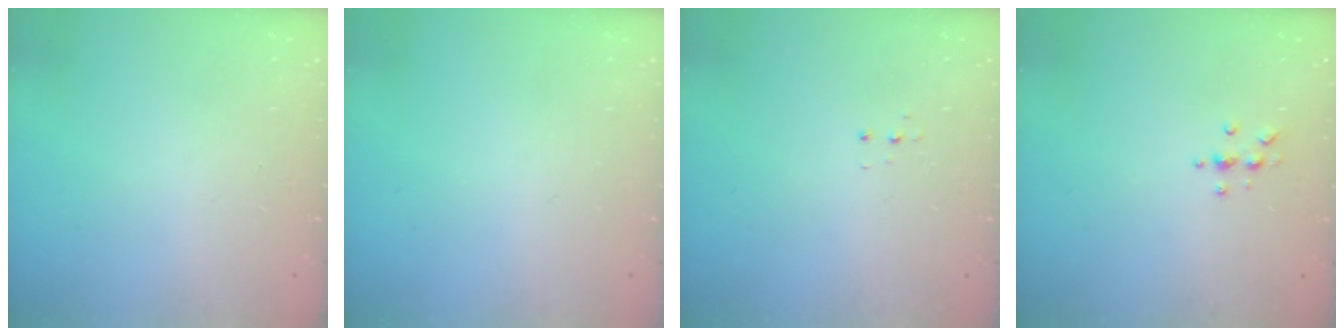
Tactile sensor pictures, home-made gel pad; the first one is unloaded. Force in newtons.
{"total": 0.0}
{"total": 3.3, "press": 3.2, "slide": 0.6}
{"total": 4.6, "press": 4.6, "slide": 0.6}